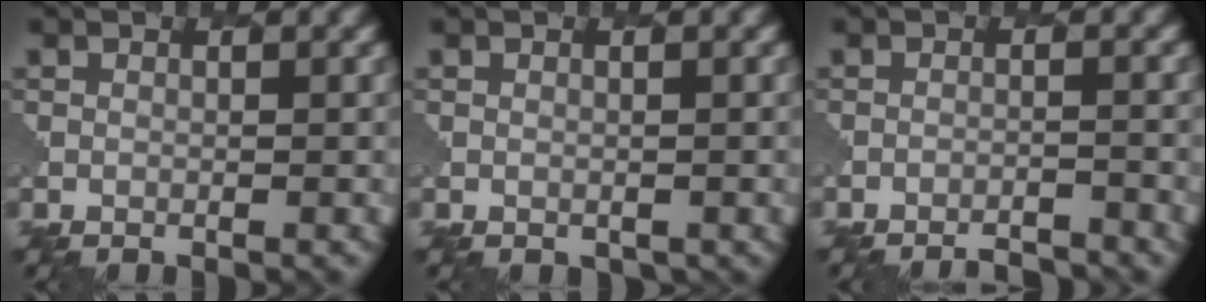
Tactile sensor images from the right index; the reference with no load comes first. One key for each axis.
{"total": 0.9, "fx": -0.2, "fy": 0.8, "fz": 0.2, "tx": -0.005, "ty": -0.003, "tz": 0.002}
{"total": 3.7, "fx": -3.6, "fy": 0.4, "fz": 0.8, "tx": -0.006, "ty": 0.007, "tz": -0.053}